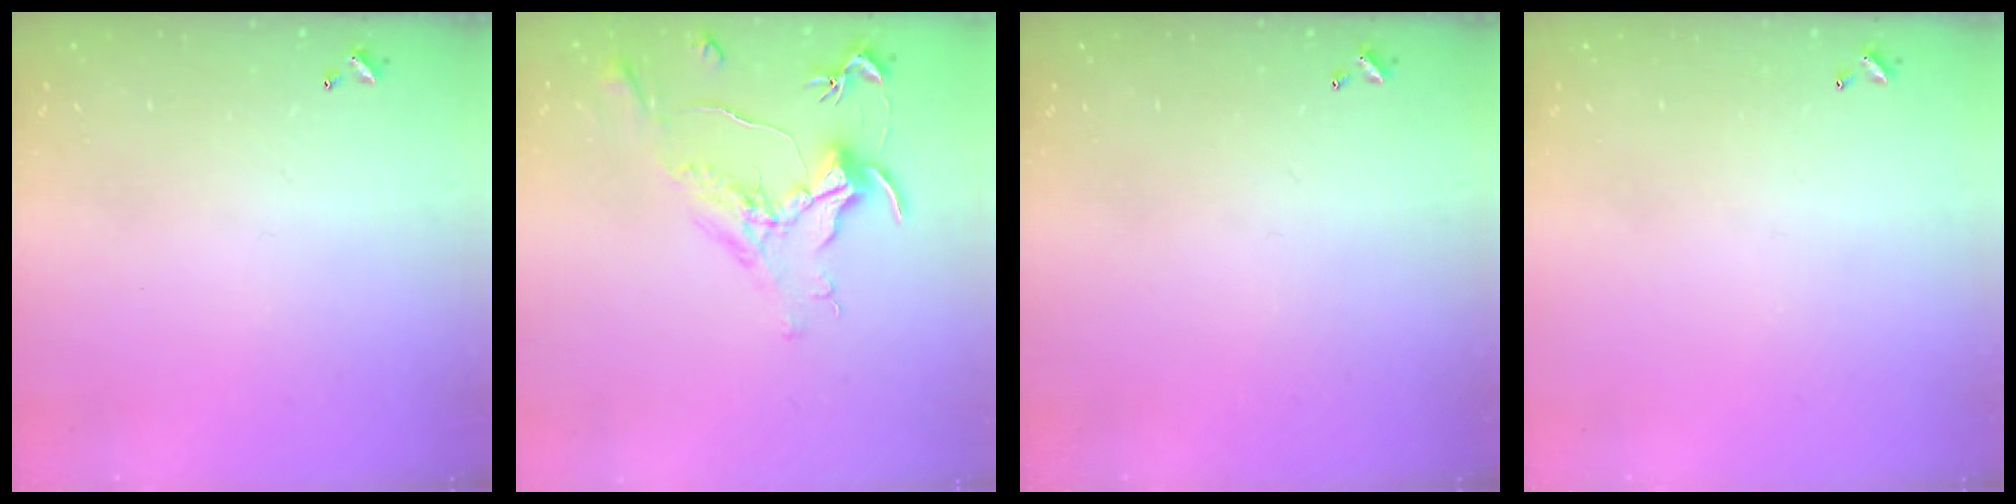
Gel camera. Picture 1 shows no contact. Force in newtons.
{"total": 1.5, "press": 1.2, "slide": 1.0}
{"total": 0.0}
{"total": 0.0}